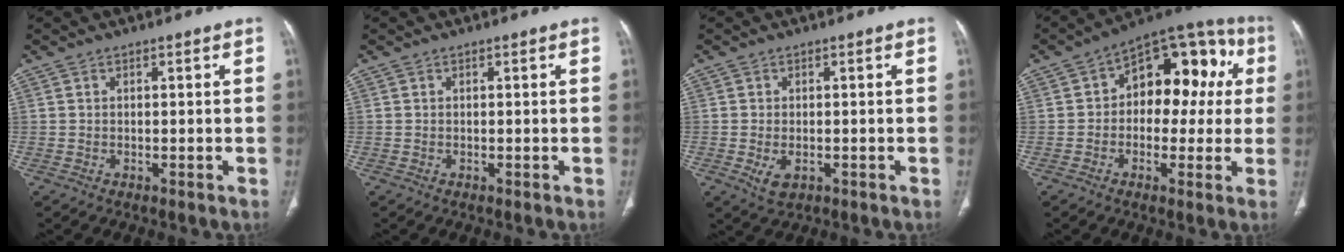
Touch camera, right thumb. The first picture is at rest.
{"total": 0.0}
{"total": 3.3, "force": [-1.0, 2.0, 2.5], "torque": [-0.045, -0.003, -0.009]}
{"total": 16.3, "force": [2.1, 10.3, 12.5], "torque": [-0.104, 0.048, 0.018]}